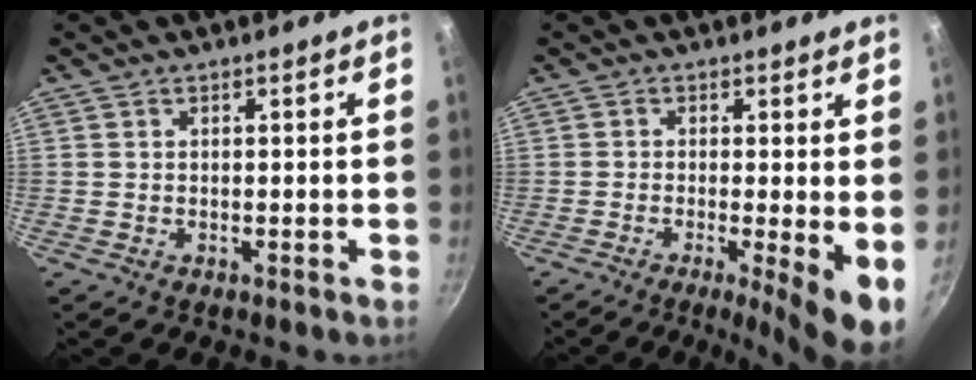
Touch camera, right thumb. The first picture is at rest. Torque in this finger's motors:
{"motor_torque": [0.17, 0.36, 0.08, -0.08, 0.17]}